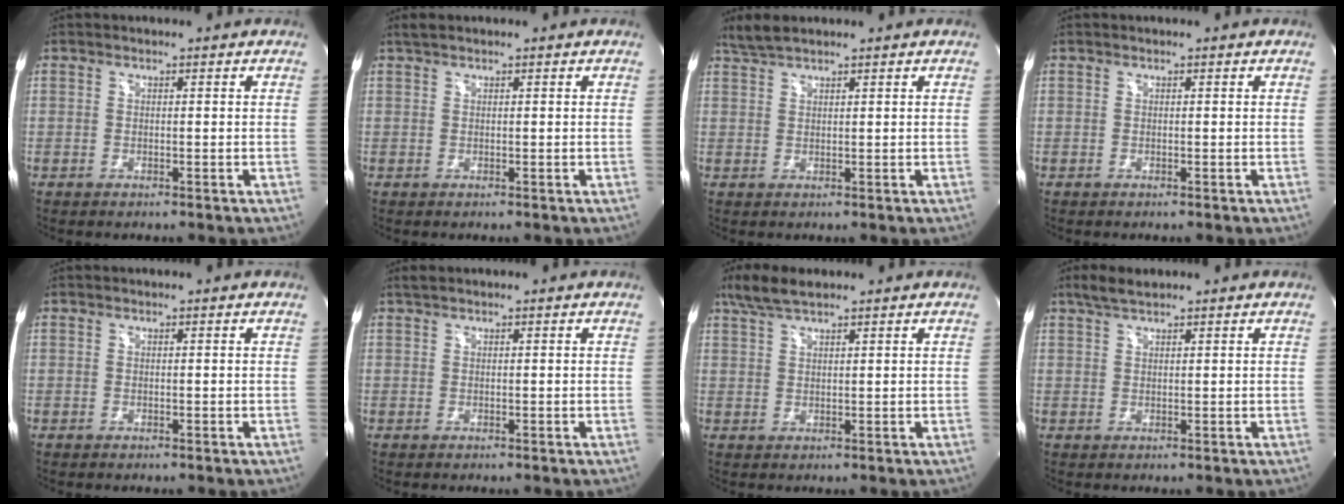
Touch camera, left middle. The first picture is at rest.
{"total": 1.2, "force": [1.0, 0.2, 0.7], "torque": [-0.019, 0.015, 0.023]}
{"total": 2.8, "force": [2.6, 0.2, 1.2], "torque": [-0.032, 0.016, 0.056]}
{"total": 0.0}
{"total": 0.0}
{"total": 0.9, "force": [0.7, 0.1, 0.5], "torque": [-0.016, 0.015, 0.019]}
{"total": 4.9, "force": [3.8, 0.9, 2.9], "torque": [-0.069, 0.020, 0.077]}
{"total": 3.0, "force": [2.4, 0.6, 1.7], "torque": [-0.042, 0.014, 0.049]}